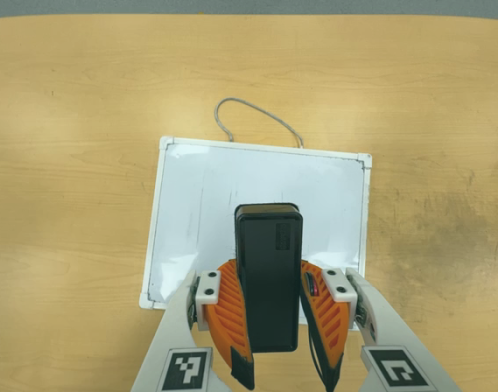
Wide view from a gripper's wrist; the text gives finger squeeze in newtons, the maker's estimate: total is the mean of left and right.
{"total": 8.9, "left": 8.1, "right": 9.6}